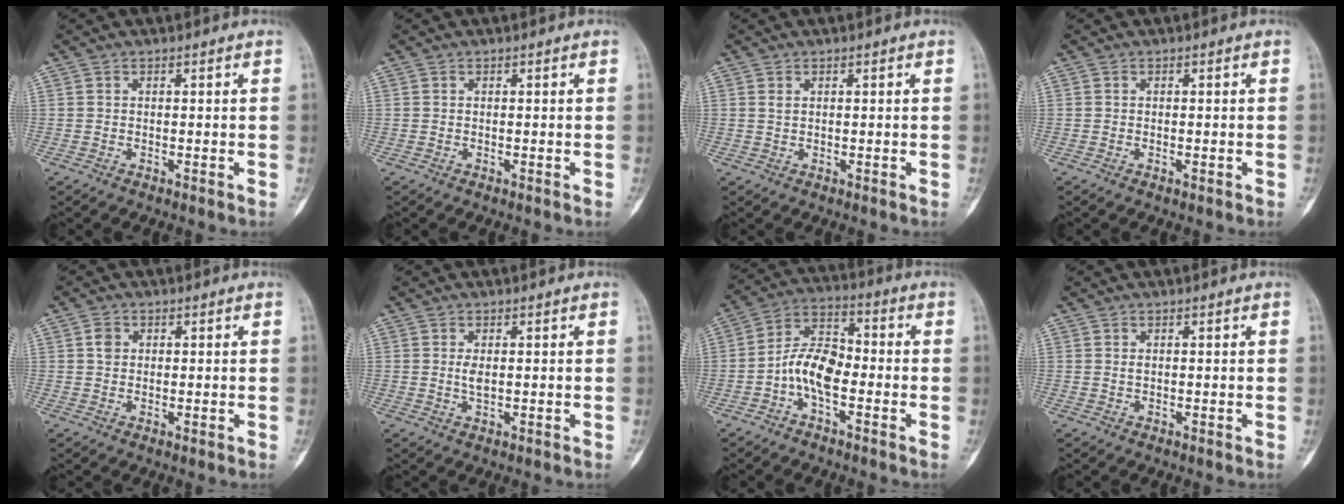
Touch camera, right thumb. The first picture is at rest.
{"total": 0.0}
{"total": 0.8, "force": [0.2, 0.5, 0.7], "torque": [-0.016, 0.003, 0.006]}
{"total": 0.7, "force": [-0.3, 0.2, 0.6], "torque": [-0.005, -0.001, -0.004]}
{"total": 2.1, "force": [0.5, 1.8, 1.1], "torque": [-0.009, 0.000, 0.005]}
{"total": 1.9, "force": [0.0, 0.8, 1.8], "torque": [-0.039, -0.003, 0.002]}
{"total": 9.2, "force": [-2.7, 4.8, 7.4], "torque": [-0.132, 0.039, -0.059]}
{"total": 0.5, "force": [0.1, 0.3, 0.4], "torque": [-0.008, 0.001, 0.003]}